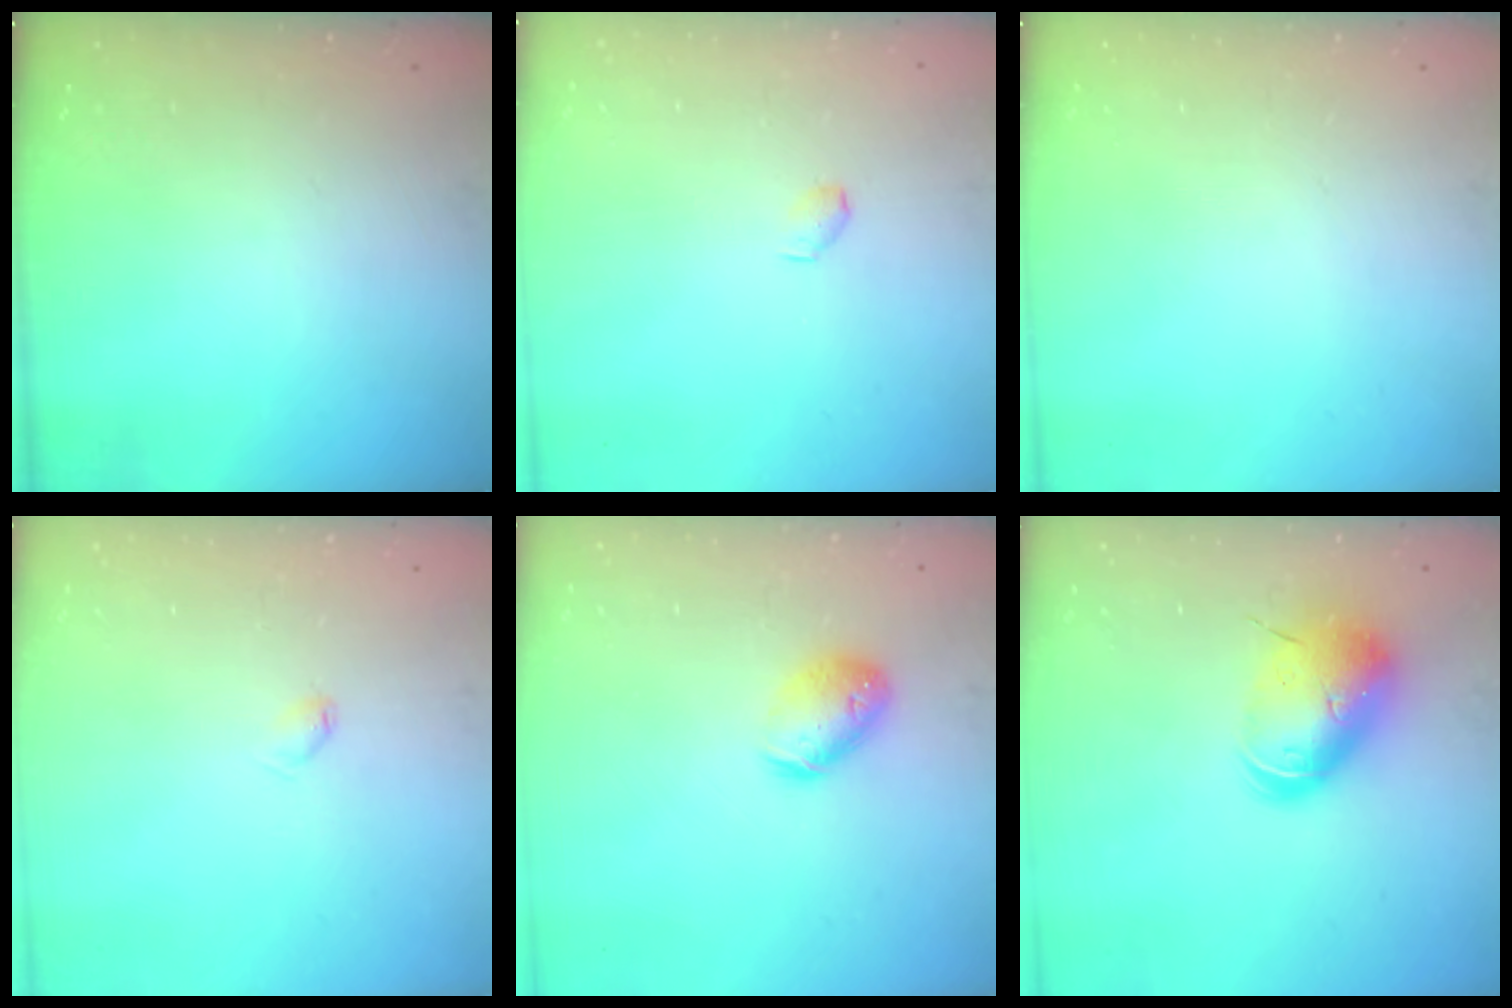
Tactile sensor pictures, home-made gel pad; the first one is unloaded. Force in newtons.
{"total": 2.9, "press": 2.9, "slide": 0.5}
{"total": 0.0}
{"total": 3.1, "press": 3.1, "slide": 0.5}
{"total": 11.4, "press": 11.2, "slide": 2.0}
{"total": 14.6, "press": 14.4, "slide": 2.3}